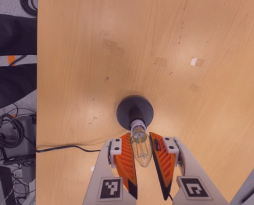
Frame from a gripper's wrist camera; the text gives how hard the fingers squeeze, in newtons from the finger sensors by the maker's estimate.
{"total": 13.7, "left": 15.0, "right": 12.4}